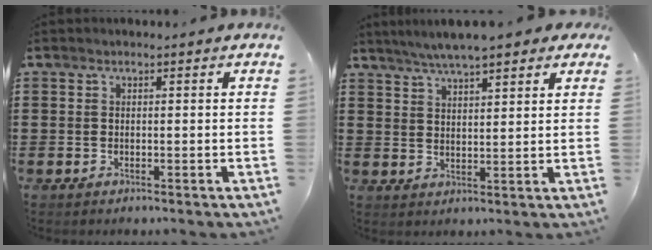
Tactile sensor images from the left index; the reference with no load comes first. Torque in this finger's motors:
{"motor_torque": [1.75, -0.39, 0.59, 0.21]}